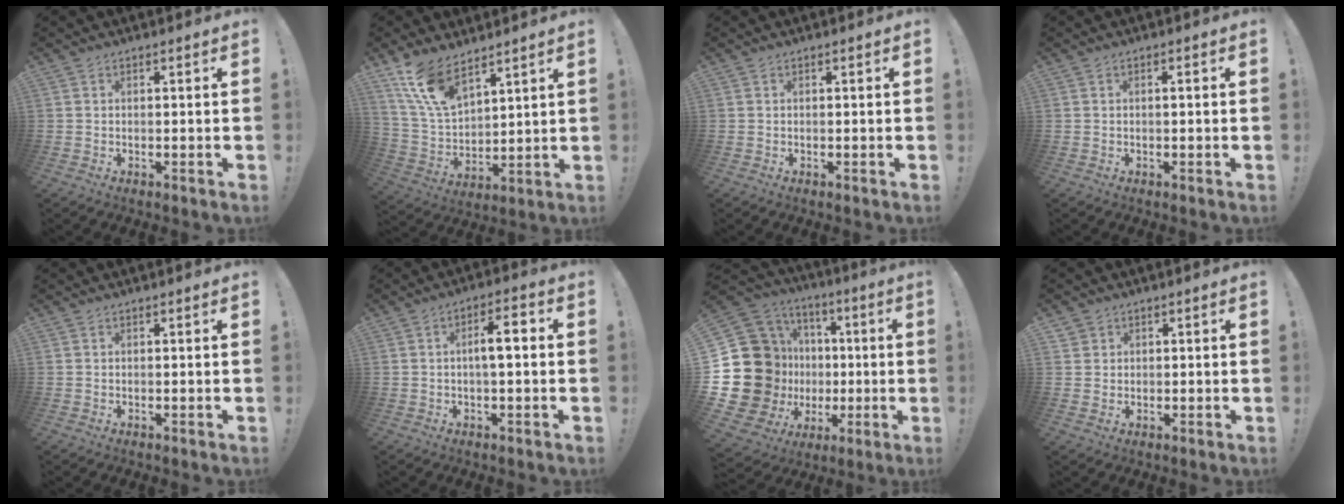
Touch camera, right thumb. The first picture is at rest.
{"total": 13.6, "force": [10.2, 5.9, 6.9], "torque": [-0.156, -0.058, 0.196]}
{"total": 0.0}
{"total": 0.8, "force": [-0.1, -0.1, 0.7], "torque": [-0.011, -0.002, -0.003]}
{"total": 0.0}
{"total": 6.2, "force": [0.1, 1.5, 6.0], "torque": [-0.100, 0.007, -0.005]}
{"total": 25.3, "force": [0.3, 21.0, 14.0], "torque": [-0.273, -0.025, 0.082]}
{"total": 2.5, "force": [1.3, 2.2, 0.2], "torque": [-0.002, -0.004, 0.024]}